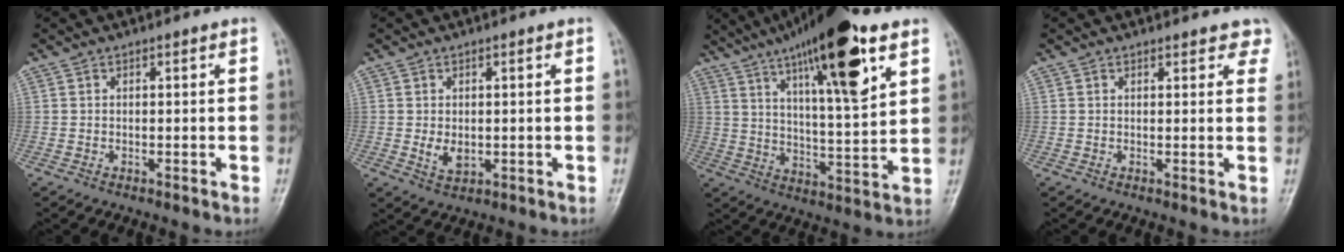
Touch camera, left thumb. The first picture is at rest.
{"total": 3.4, "force": [-0.1, 2.1, 2.7], "torque": [-0.043, -0.008, 0.004]}
{"total": 21.6, "force": [11.7, 4.9, 17.5], "torque": [-0.268, -0.034, 0.192]}
{"total": 3.9, "force": [3.4, 1.7, 1.1], "torque": [0.023, -0.011, 0.024]}